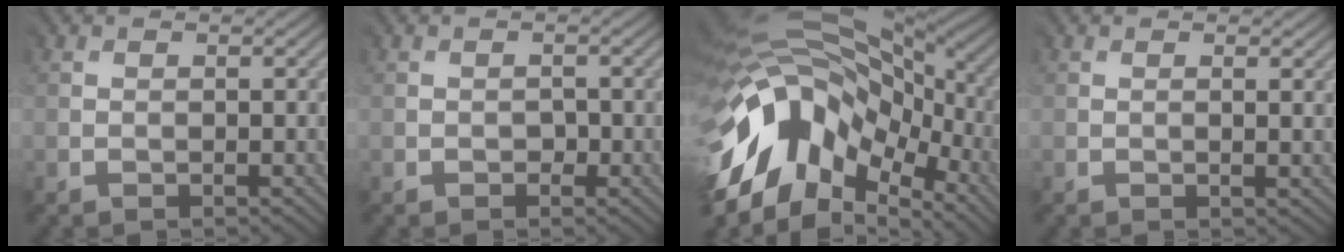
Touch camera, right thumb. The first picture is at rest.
{"total": 0.9, "force": [-0.5, 0.8, 0.0], "torque": [0.008, -0.003, -0.006]}
{"total": 15.6, "force": [-3.5, 10.3, 11.2], "torque": [-0.238, 0.005, -0.067]}
{"total": 1.1, "force": [0.3, 0.0, 1.0], "torque": [-0.021, 0.002, 0.003]}